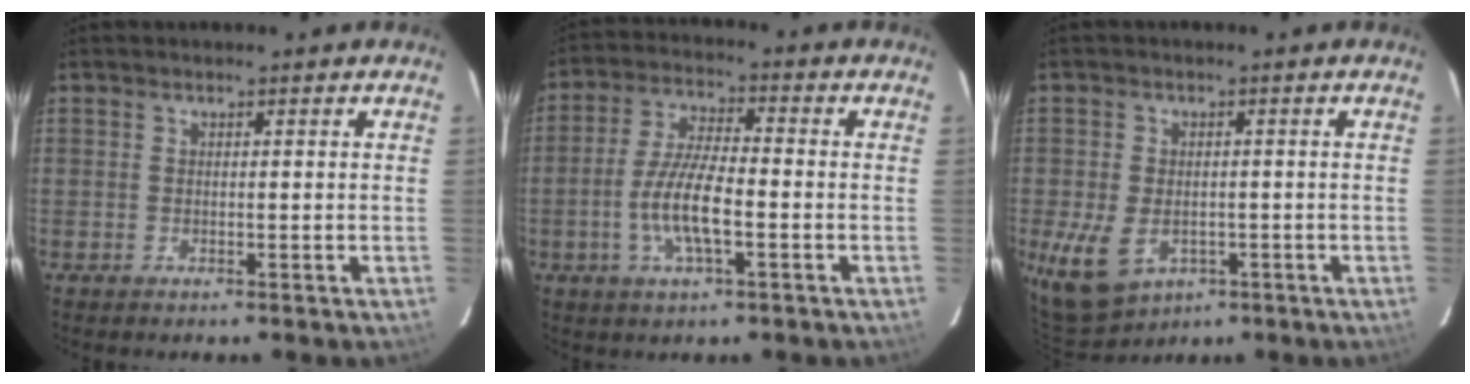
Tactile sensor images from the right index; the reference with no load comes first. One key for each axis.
{"total": 9.3, "fx": -2.9, "fy": 2.5, "fz": 8.5, "tx": -0.173, "ty": -0.001, "tz": -0.057}
{"total": 9.0, "fx": -3.0, "fy": 6.2, "fz": 5.8, "tx": -0.131, "ty": -0.021, "tz": -0.041}